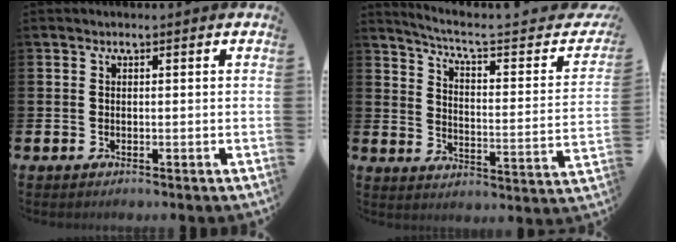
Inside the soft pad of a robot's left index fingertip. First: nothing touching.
{"total": 5.8, "force": [4.6, 0.3, 3.5], "torque": [-0.071, -0.043, 0.065]}